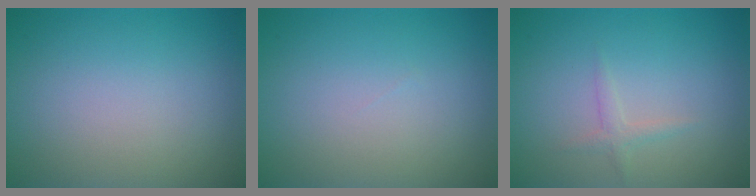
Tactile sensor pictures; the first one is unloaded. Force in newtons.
{"total": 0.0}
{"total": 1.1, "press": 1.1, "slide": 0.0}